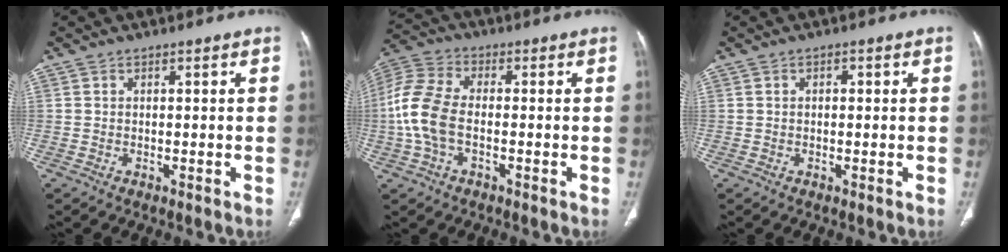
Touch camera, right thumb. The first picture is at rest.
{"total": 10.8, "force": [-1.5, 6.3, 8.6], "torque": [-0.199, 0.025, -0.036]}
{"total": 1.1, "force": [0.3, 0.6, 0.8], "torque": [-0.013, 0.005, 0.005]}